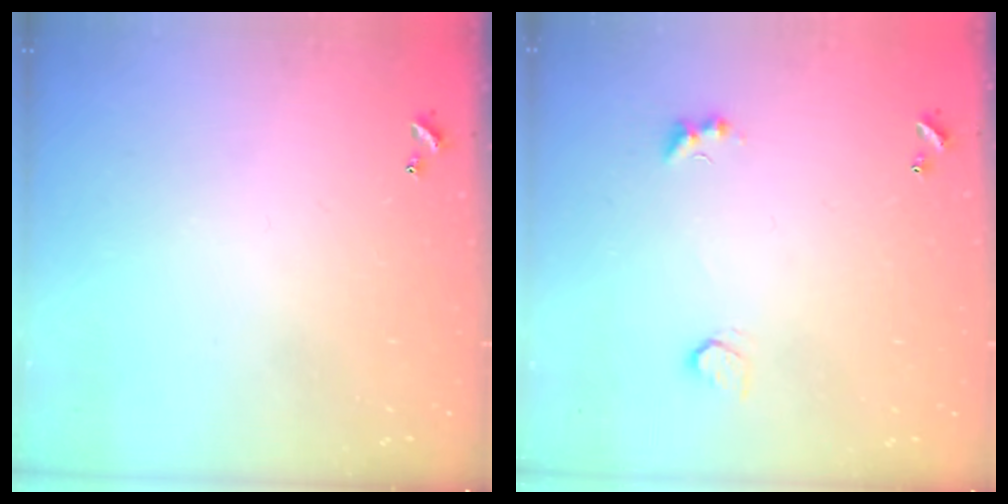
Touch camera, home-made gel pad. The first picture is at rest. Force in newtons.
{"total": 2.8, "press": 2.6, "slide": 1.0}